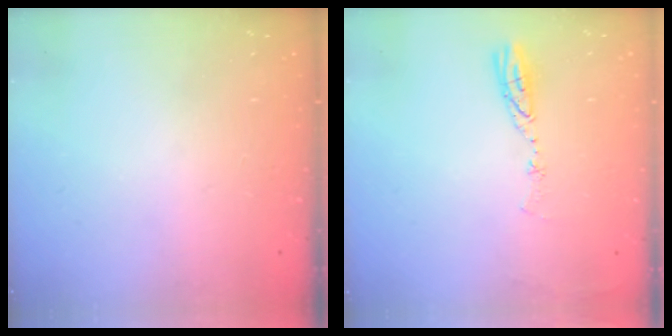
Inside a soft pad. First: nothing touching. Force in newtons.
{"total": 5.0, "press": 5.0, "slide": 0.6}